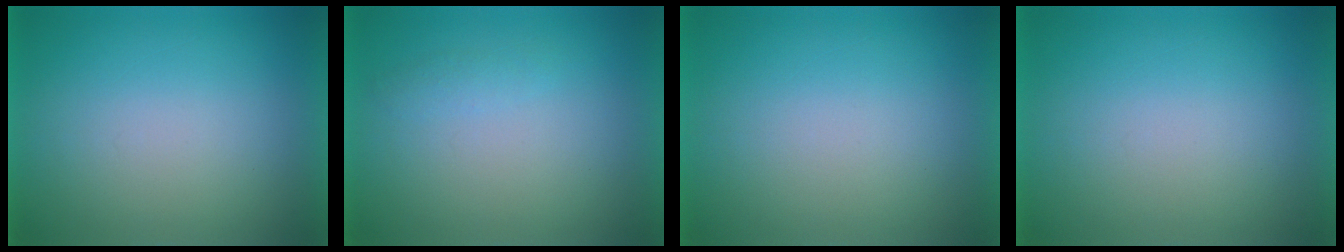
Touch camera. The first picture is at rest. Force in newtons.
{"total": 1.4}
{"total": 0.0}
{"total": 0.0}